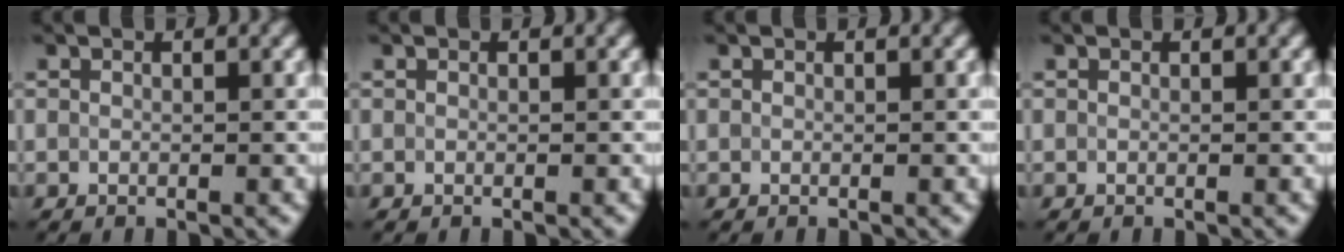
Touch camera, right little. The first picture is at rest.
{"total": 0.0}
{"total": 0.0}
{"total": 0.0}